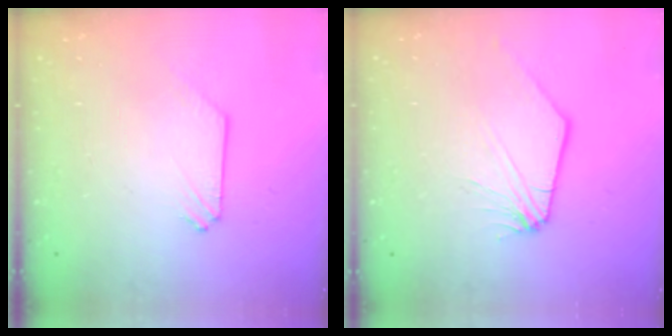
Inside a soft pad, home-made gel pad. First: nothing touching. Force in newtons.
{"total": 0.0}